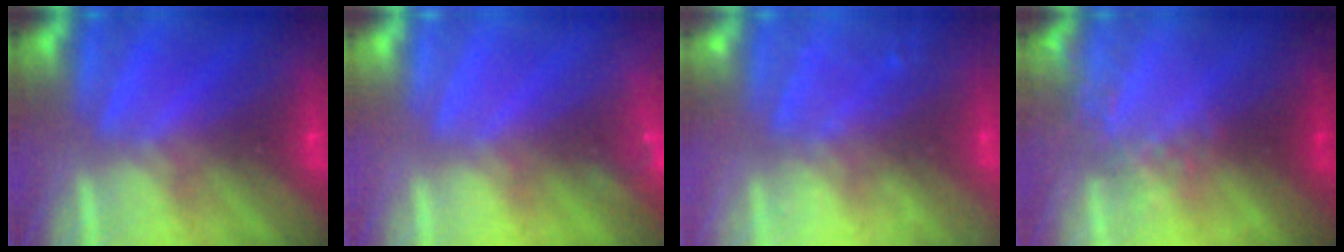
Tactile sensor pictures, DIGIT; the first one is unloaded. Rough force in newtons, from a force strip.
{"total": 3.6}
{"total": 6.7}
{"total": 2.4}